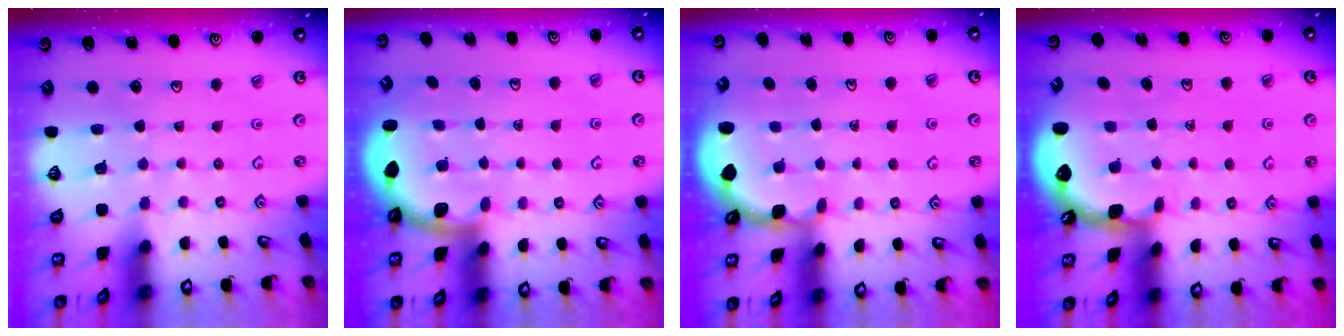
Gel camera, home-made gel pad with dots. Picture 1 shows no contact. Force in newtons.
{"total": 2.5, "press": 2.4, "slide": 0.7}
{"total": 2.0, "press": 1.6, "slide": 1.2}
{"total": 1.3, "press": 1.3, "slide": 0.1}